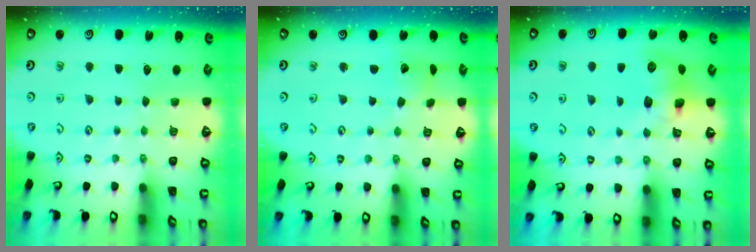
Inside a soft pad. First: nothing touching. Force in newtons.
{"total": 3.3, "press": 3.3, "slide": 0.3}
{"total": 9.1, "press": 9.1, "slide": 0.6}